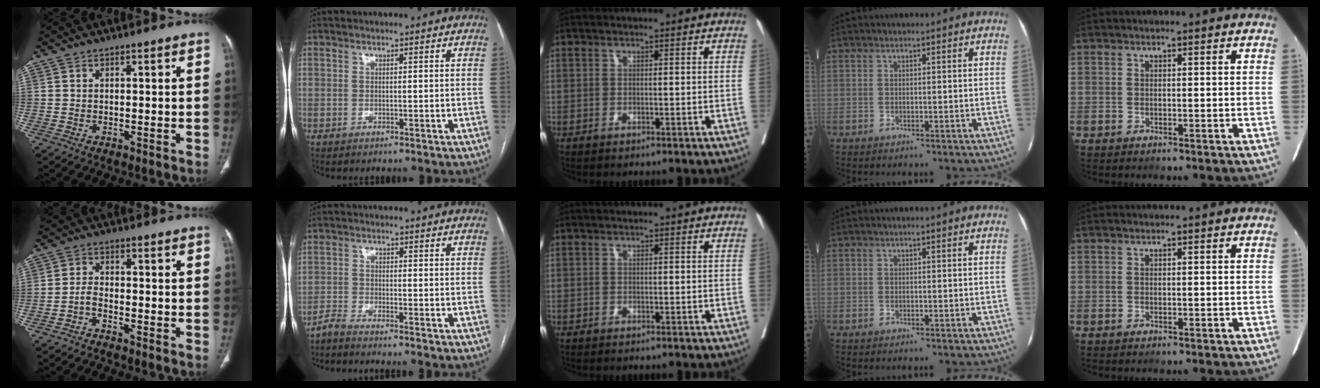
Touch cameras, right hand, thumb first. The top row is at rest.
{"thumb": {"total": 2.2, "force": [-1.6, 0.8, 1.3], "torque": [-0.029, 0.018, -0.035]}, "index": {"total": 3.0, "force": [-2.8, -0.8, 0.8], "torque": [-0.020, -0.011, -0.056]}}